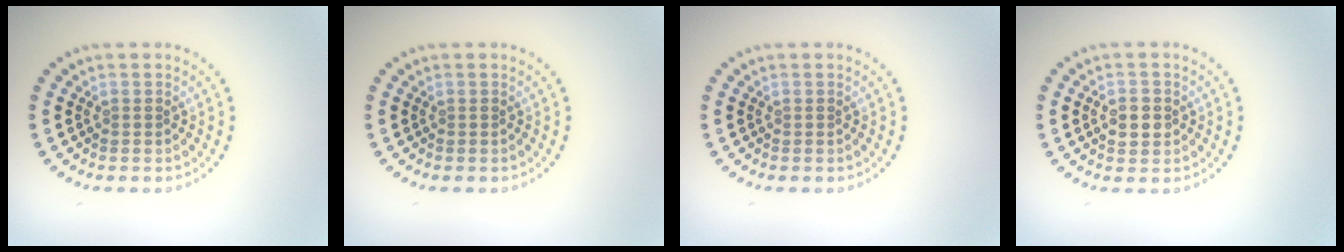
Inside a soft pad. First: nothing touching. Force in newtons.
{"total": 0.0}
{"total": 0.0}
{"total": 2.5, "press": 2.5, "slide": 0.2}